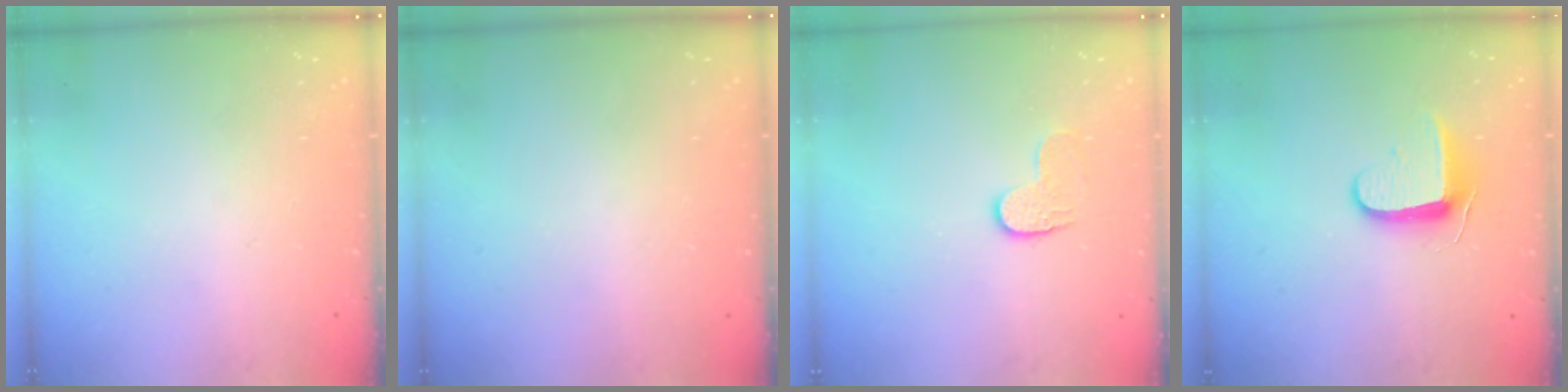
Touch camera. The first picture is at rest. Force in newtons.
{"total": 0.6, "press": 0.5, "slide": 0.2}
{"total": 5.7, "press": 5.7, "slide": 0.5}
{"total": 9.3, "press": 9.2, "slide": 1.5}